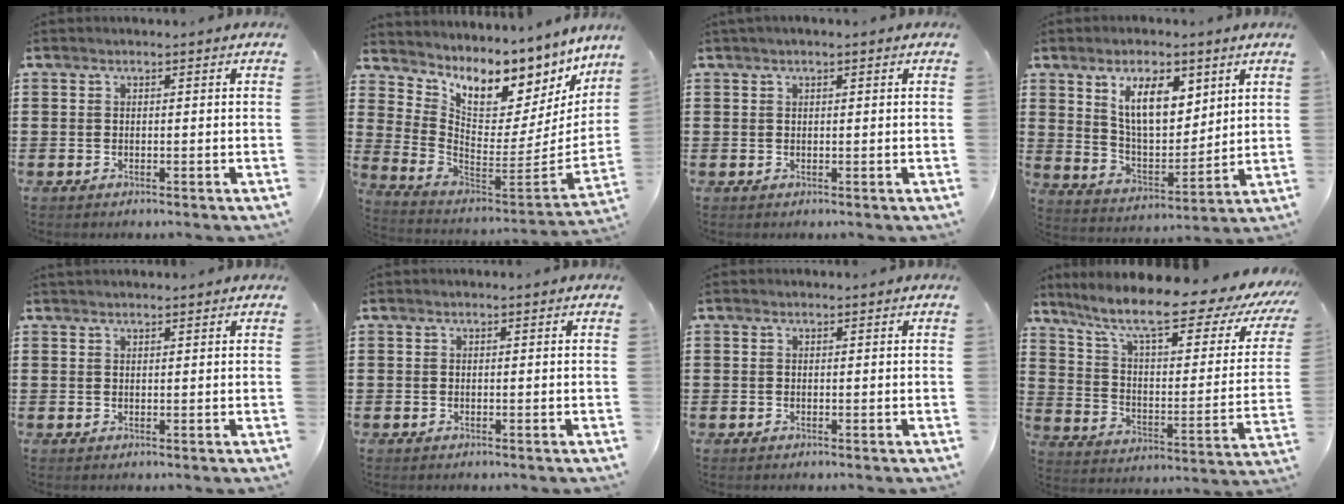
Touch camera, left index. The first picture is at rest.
{"total": 8.5, "force": [7.4, 2.8, 3.0], "torque": [-0.088, -0.072, 0.125]}
{"total": 0.8, "force": [0.4, 0.2, 0.6], "torque": [-0.012, 0.002, 0.007]}
{"total": 10.0, "force": [5.6, 4.6, 6.8], "torque": [-0.128, -0.007, 0.099]}
{"total": 0.9, "force": [0.9, 0.1, 0.2], "torque": [-0.006, 0.000, 0.017]}
{"total": 0.0}
{"total": 0.0}
{"total": 12.4, "force": [9.1, 1.6, 8.3], "torque": [-0.176, -0.057, 0.146]}